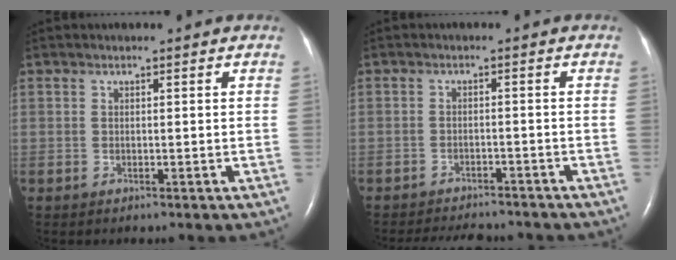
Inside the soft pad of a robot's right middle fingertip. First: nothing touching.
{"total": 10.5, "force": [-9.7, 2.7, 3.2], "torque": [-0.056, 0.000, -0.124]}